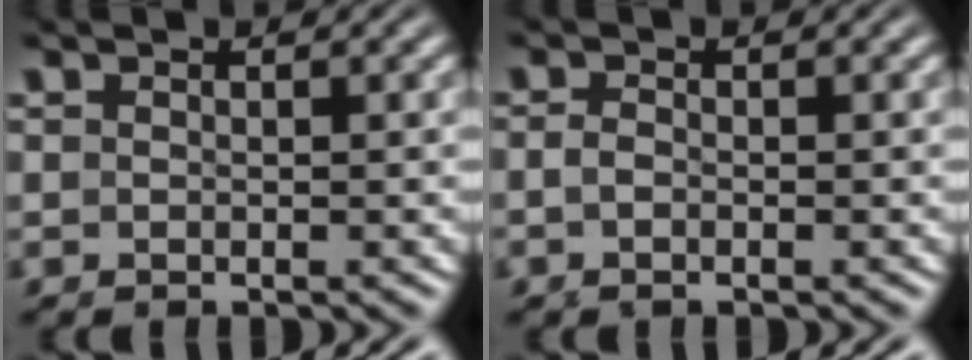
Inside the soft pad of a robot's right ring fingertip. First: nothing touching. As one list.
[{"total": 0.7, "force": [-0.4, 0.0, 0.6], "torque": [-0.018, -0.005, -0.006]}]